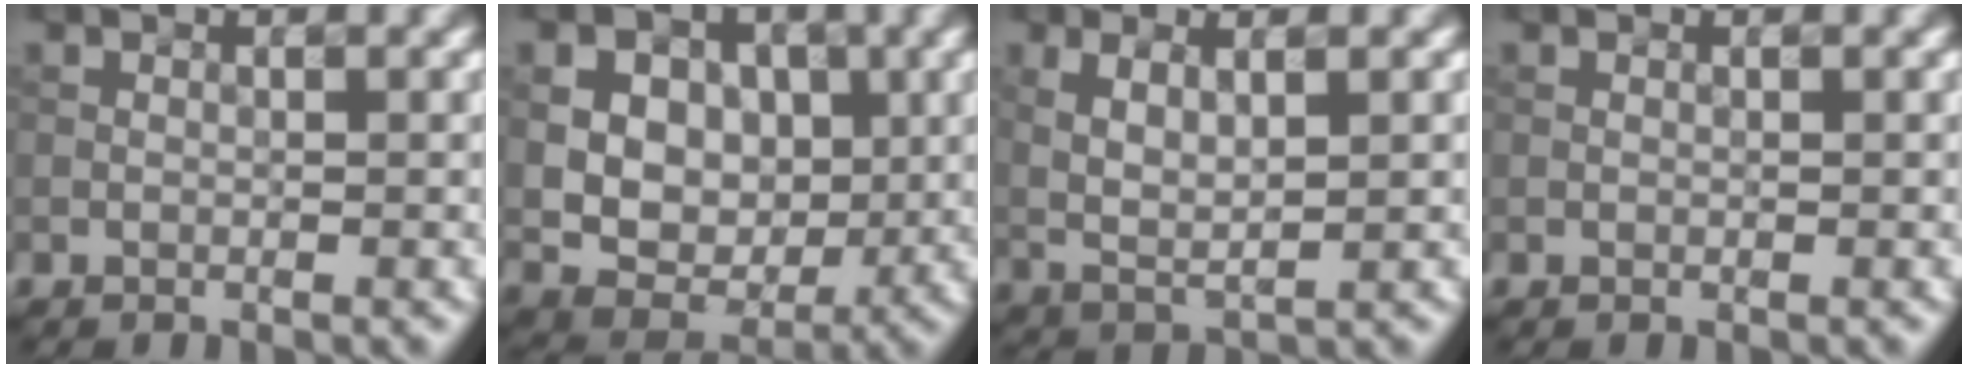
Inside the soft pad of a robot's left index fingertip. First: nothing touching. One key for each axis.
{"total": 12.4, "fx": 3.5, "fy": 9.9, "fz": 6.6, "tx": -0.119, "ty": 0.026, "tz": 0.064}
{"total": 3.2, "fx": 1.0, "fy": 1.0, "fz": 2.9, "tx": -0.062, "ty": -0.003, "tz": 0.024}
{"total": 0.0}